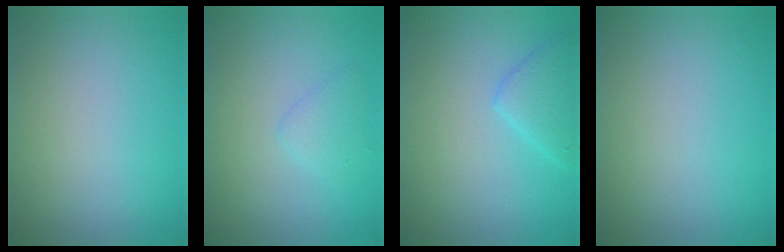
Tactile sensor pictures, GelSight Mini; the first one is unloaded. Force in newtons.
{"total": 1.4, "press": 1.4, "slide": 0.1}
{"total": 2.6, "press": 2.6, "slide": 0.1}
{"total": 0.0}